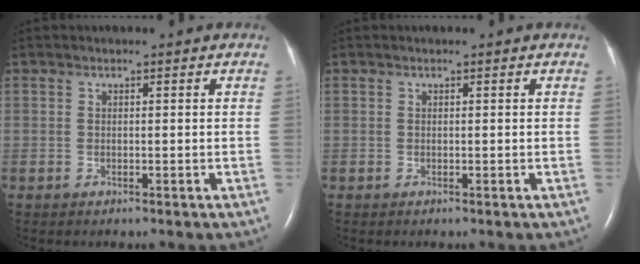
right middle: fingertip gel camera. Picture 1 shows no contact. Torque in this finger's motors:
{"motor_torque": [-0.21, 0.14, 0.07, -0.01]}